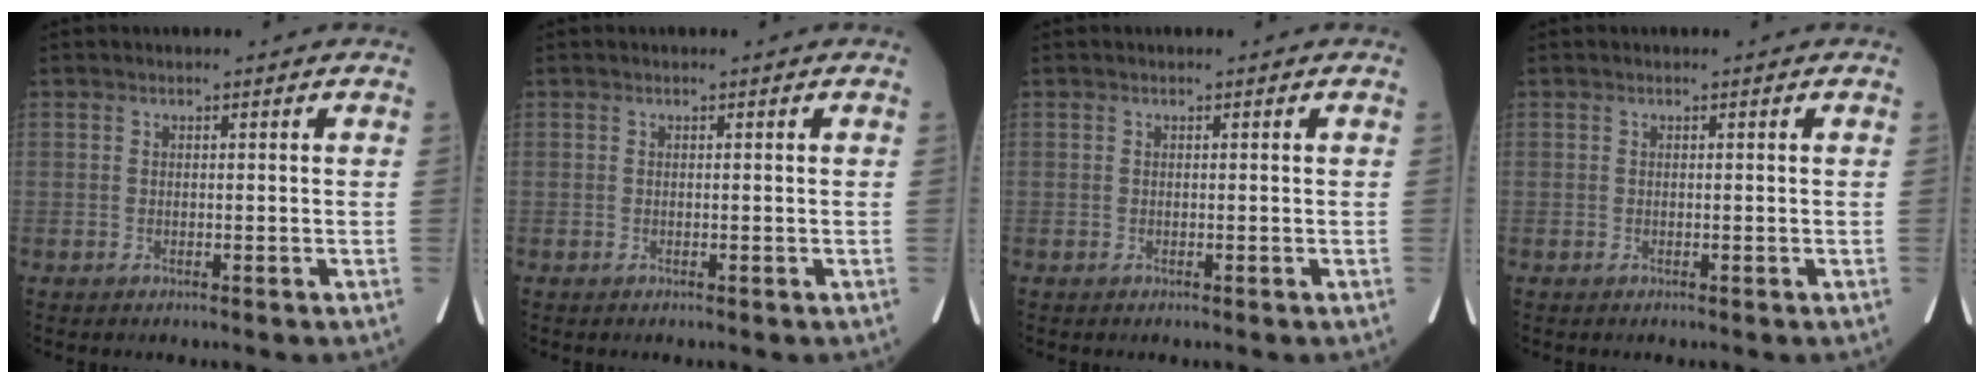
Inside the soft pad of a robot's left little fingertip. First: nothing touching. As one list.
[{"total": 0.0}, {"total": 0.0}, {"total": 0.0}]